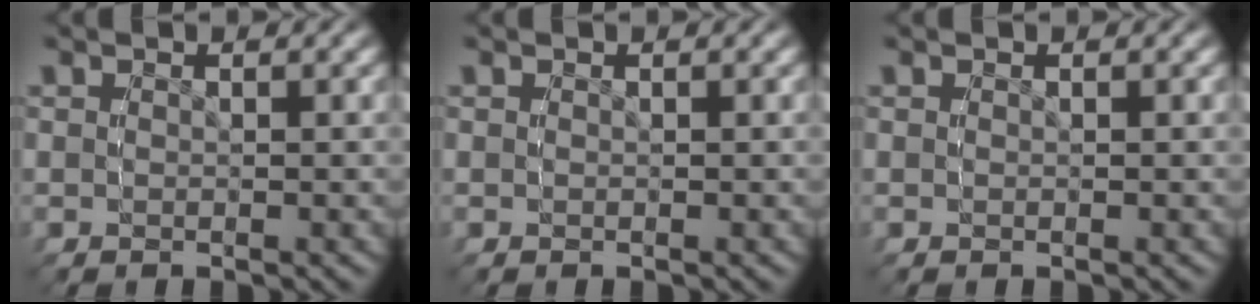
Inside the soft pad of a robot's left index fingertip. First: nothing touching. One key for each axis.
{"total": 0.0}
{"total": 0.0}